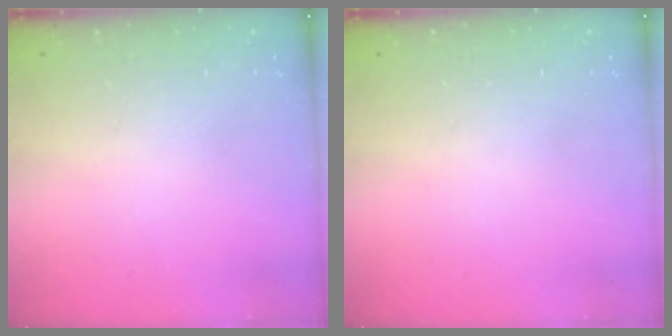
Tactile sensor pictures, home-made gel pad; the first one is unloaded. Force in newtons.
{"total": 0.0}